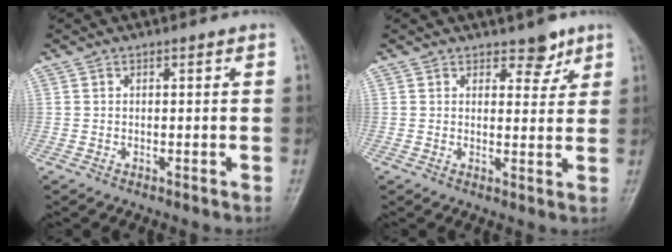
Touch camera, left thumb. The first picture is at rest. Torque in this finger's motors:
{"motor_torque": [0.14, -0.14, -0.24, -0.25, 0.00]}